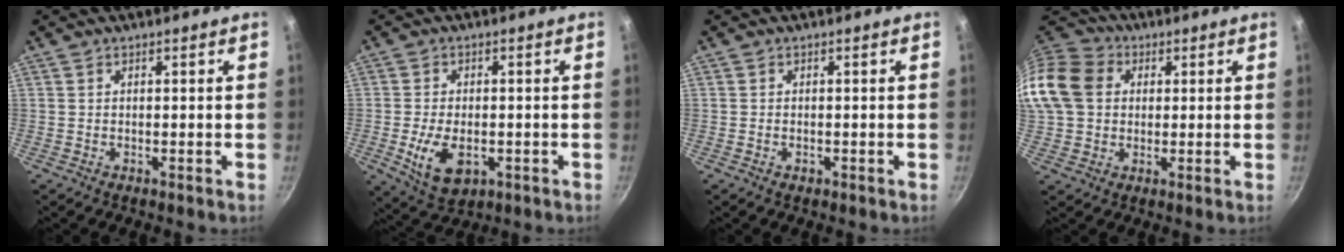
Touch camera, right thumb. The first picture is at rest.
{"total": 8.8, "force": [-2.1, 5.2, 6.8], "torque": [-0.120, -0.002, -0.026]}
{"total": 0.8, "force": [-0.4, 0.5, 0.5], "torque": [-0.008, 0.000, -0.006]}
{"total": 17.1, "force": [2.9, 13.9, 9.4], "torque": [-0.187, 0.032, 0.041]}